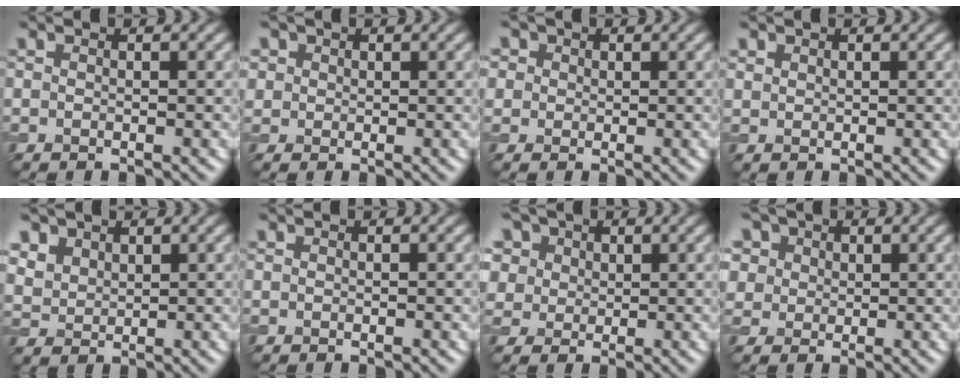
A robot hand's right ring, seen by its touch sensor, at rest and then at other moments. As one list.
[{"total": 2.3, "force": [1.1, 1.9, 0.6], "torque": [-0.020, 0.006, 0.023]}, {"total": 5.1, "force": [2.5, 4.0, 2.1], "torque": [-0.058, 0.018, 0.025]}, {"total": 0.8, "force": [0.5, 0.6, 0.0], "torque": [0.000, -0.002, 0.013]}, {"total": 4.9, "force": [3.0, 3.4, 1.8], "torque": [-0.077, -0.001, 0.072]}, {"total": 0.0}, {"total": 11.8, "force": [6.1, 8.4, 5.5], "torque": [-0.142, 0.036, 0.087]}, {"total": 10.2, "force": [5.4, 7.3, 4.6], "torque": [-0.110, 0.029, 0.069]}]